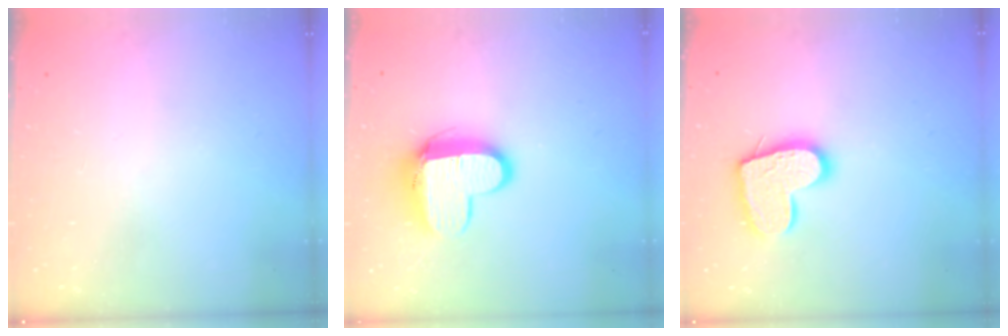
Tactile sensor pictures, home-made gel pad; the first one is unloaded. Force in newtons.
{"total": 11.2, "press": 11.2, "slide": 1.1}
{"total": 14.0, "press": 14.0, "slide": 1.3}